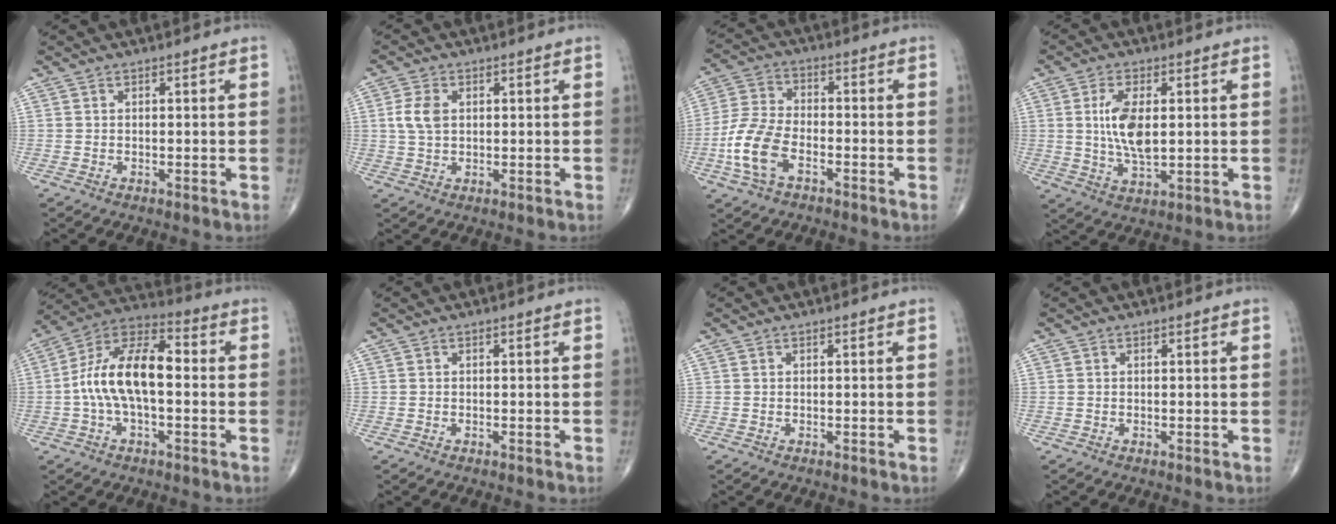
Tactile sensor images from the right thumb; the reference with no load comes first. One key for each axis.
{"total": 4.6, "fx": 0.8, "fy": 2.9, "fz": 3.4, "tx": -0.072, "ty": 0.001, "tz": 0.016}
{"total": 10.6, "fx": -4.2, "fy": 5.8, "fz": 7.8, "tx": -0.171, "ty": 0.021, "tz": -0.086}
{"total": 8.8, "fx": 1.1, "fy": 3.9, "fz": 7.8, "tx": -0.148, "ty": -0.012, "tz": 0.023}
{"total": 14.8, "fx": -0.7, "fy": 7.1, "fz": 12.9, "tx": -0.239, "ty": 0.045, "tz": -0.024}
{"total": 0.0}
{"total": 0.0}
{"total": 0.0}